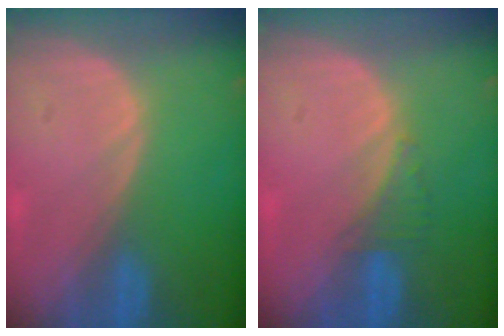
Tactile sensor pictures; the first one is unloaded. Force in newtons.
{"total": 1.9, "press": 1.8, "slide": 0.7}